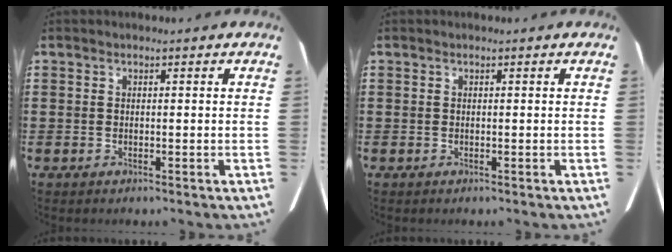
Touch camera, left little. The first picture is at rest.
{"total": 0.0}